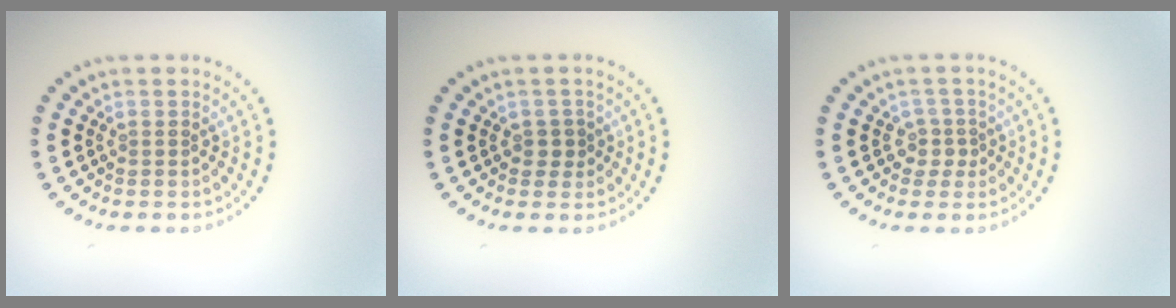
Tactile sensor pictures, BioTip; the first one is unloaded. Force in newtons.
{"total": 1.2, "press": 1.1, "slide": 0.5}
{"total": 1.7, "press": 1.1, "slide": 1.3}